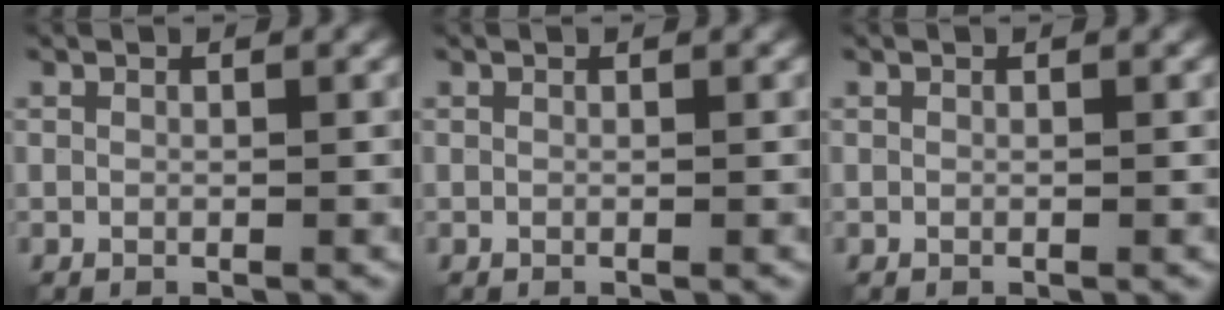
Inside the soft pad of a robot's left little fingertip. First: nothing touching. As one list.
[{"total": 0.0}, {"total": 0.0}]